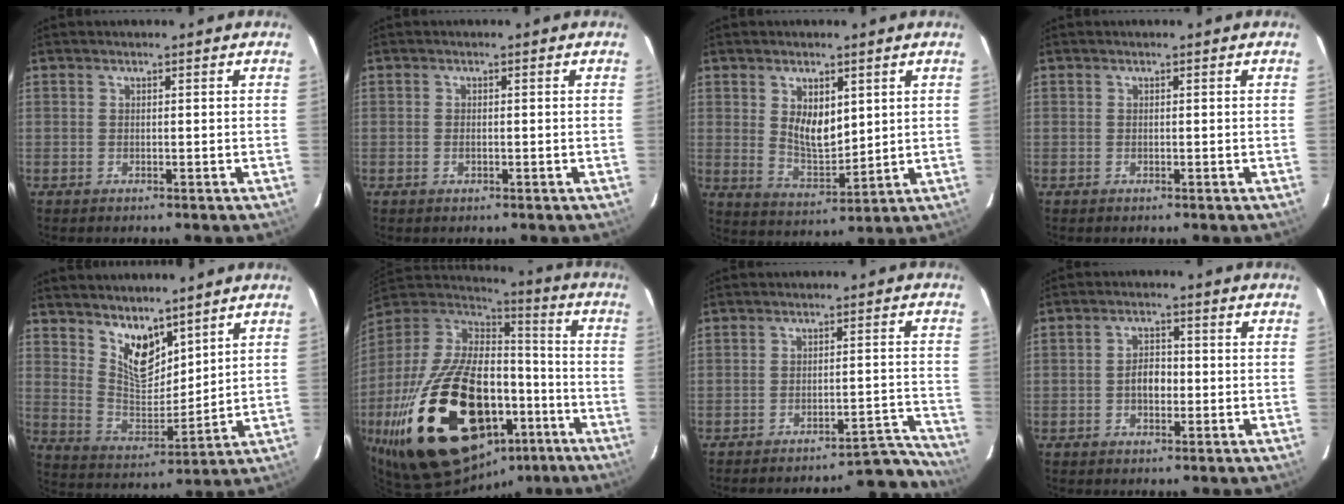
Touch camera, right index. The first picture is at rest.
{"total": 1.0, "force": [-0.4, 0.6, 0.7], "torque": [-0.013, 0.002, -0.007]}
{"total": 7.9, "force": [2.5, 4.4, 6.1], "torque": [-0.104, -0.006, 0.057]}
{"total": 0.0}
{"total": 11.0, "force": [7.5, 5.1, 6.3], "torque": [-0.108, -0.008, 0.150]}
{"total": 36.2, "force": [-16.1, 20.6, 25.0], "torque": [-0.490, -0.005, -0.232]}
{"total": 12.4, "force": [-12.3, 0.0, 1.0], "torque": [-0.003, 0.049, -0.158]}
{"total": 3.9, "force": [-0.8, 2.5, 2.8], "torque": [-0.052, 0.009, -0.011]}